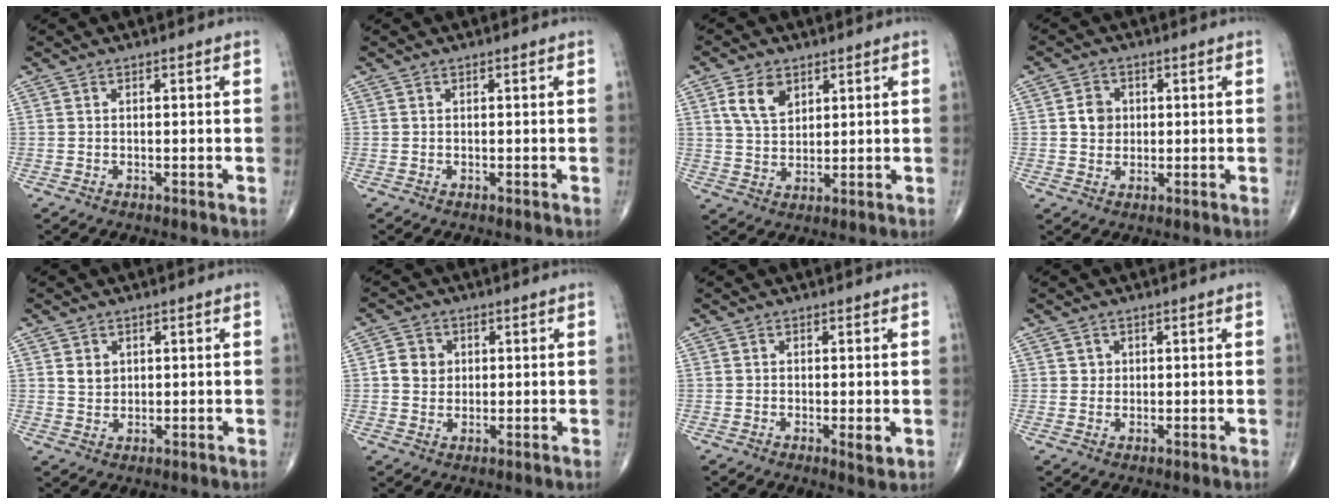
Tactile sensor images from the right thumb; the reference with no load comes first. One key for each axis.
{"total": 0.0}
{"total": 6.8, "fx": 3.2, "fy": 4.3, "fz": 4.2, "tx": -0.064, "ty": -0.015, "tz": 0.064}
{"total": 4.3, "fx": 0.6, "fy": 3.7, "fz": 2.0, "tx": -0.016, "ty": 0.001, "tz": 0.007}
{"total": 3.0, "fx": 1.0, "fy": 2.4, "fz": 1.4, "tx": -0.013, "ty": -0.008, "tz": 0.022}
{"total": 4.7, "fx": 0.7, "fy": 4.2, "fz": 2.0, "tx": -0.014, "ty": 0.001, "tz": 0.009}
{"total": 2.2, "fx": -0.4, "fy": 0.6, "fz": 2.1, "tx": -0.036, "ty": -0.008, "tz": -0.010}
{"total": 1.6, "fx": 0.5, "fy": 1.5, "fz": 0.3, "tx": 0.005, "ty": 0.000, "tz": 0.005}